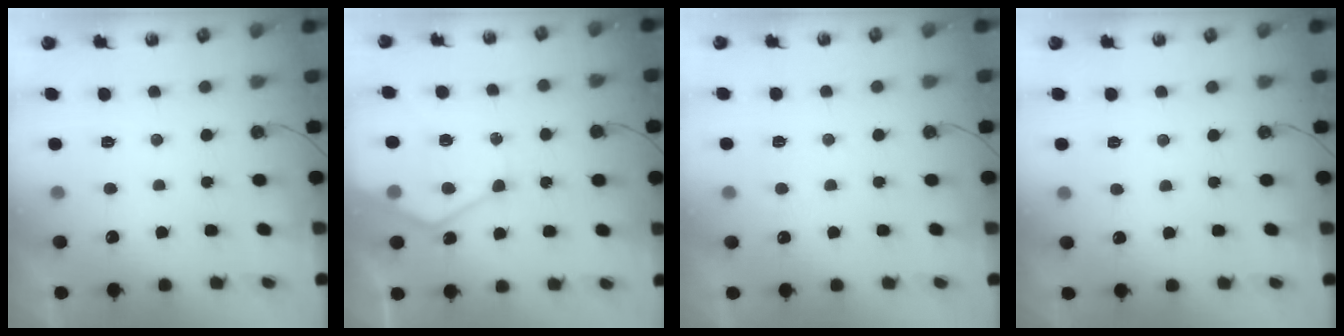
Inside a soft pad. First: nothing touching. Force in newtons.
{"total": 12.9, "press": 12.8, "slide": 1.3}
{"total": 3.9, "press": 3.8, "slide": 0.5}
{"total": 4.0, "press": 3.9, "slide": 0.6}